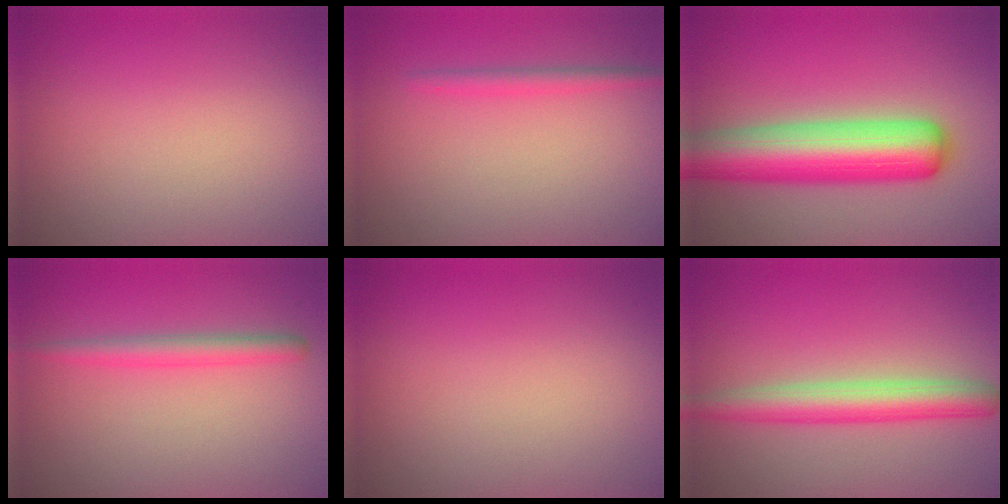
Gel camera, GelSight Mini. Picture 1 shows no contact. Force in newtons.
{"total": 1.5, "press": 1.5, "slide": 0.2}
{"total": 8.7, "press": 8.7, "slide": 0.2}
{"total": 2.3, "press": 2.3, "slide": 0.1}
{"total": 0.0}
{"total": 4.3, "press": 4.3, "slide": 0.0}